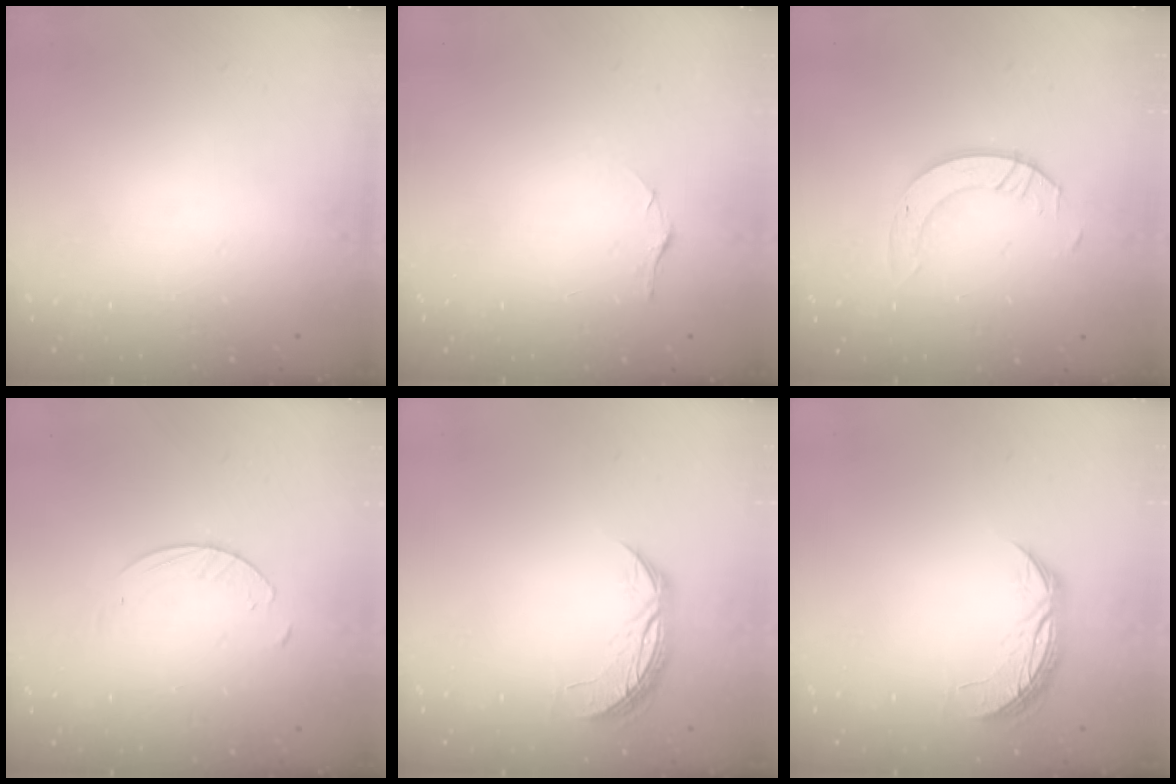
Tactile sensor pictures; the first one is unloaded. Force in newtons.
{"total": 5.7, "press": 5.6, "slide": 0.6}
{"total": 4.8, "press": 4.7, "slide": 0.4}
{"total": 4.3, "press": 4.3, "slide": 0.5}
{"total": 7.1, "press": 7.1, "slide": 0.4}
{"total": 7.1, "press": 7.1, "slide": 0.4}